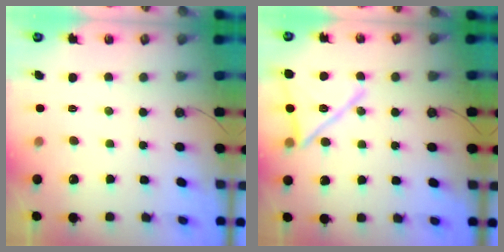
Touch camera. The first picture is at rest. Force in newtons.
{"total": 16.4, "press": 16.4, "slide": 0.7}